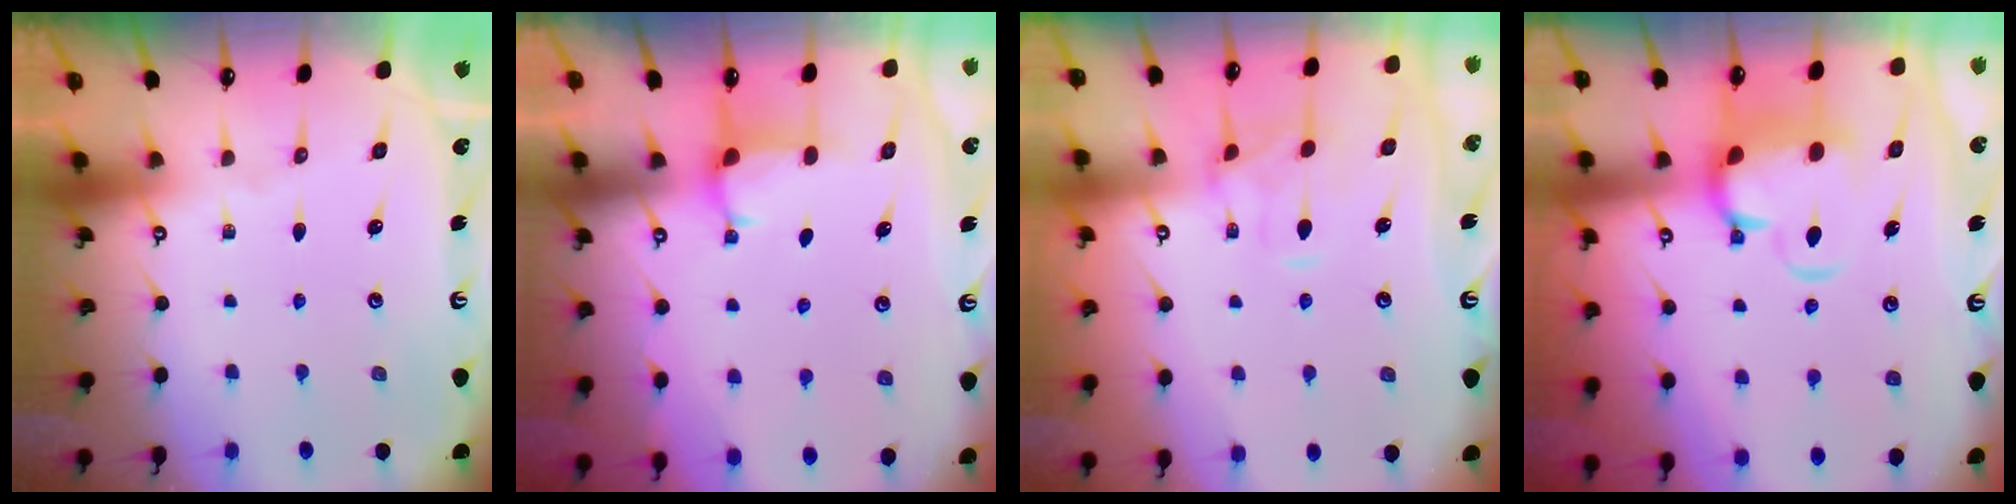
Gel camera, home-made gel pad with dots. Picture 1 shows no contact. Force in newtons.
{"total": 3.2, "press": 3.2, "slide": 0.2}
{"total": 3.2, "press": 3.0, "slide": 1.2}
{"total": 3.7, "press": 3.5, "slide": 1.4}